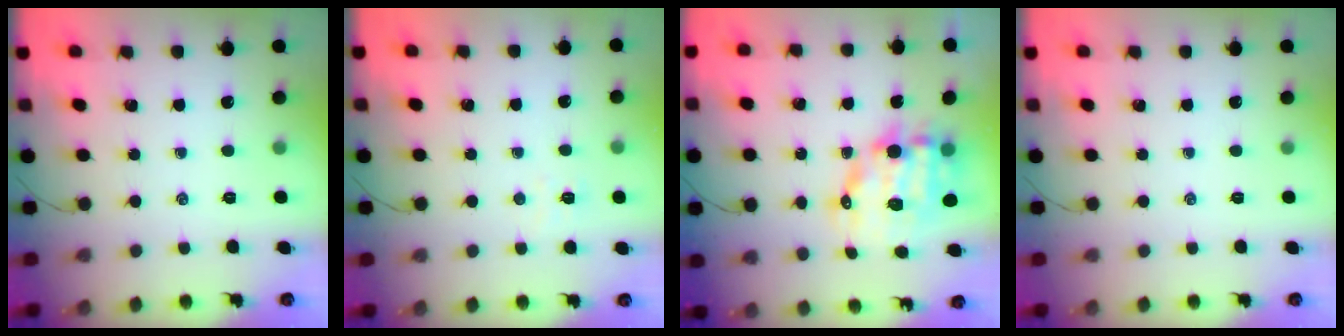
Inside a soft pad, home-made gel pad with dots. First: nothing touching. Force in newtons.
{"total": 3.0, "press": 2.9, "slide": 0.9}
{"total": 13.5, "press": 13.1, "slide": 3.2}
{"total": 0.0}